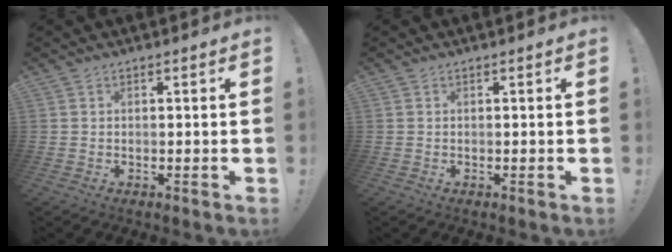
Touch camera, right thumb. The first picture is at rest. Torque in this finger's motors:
{"motor_torque": [-0.03, -0.03, 0.00, 0.00, 0.02]}